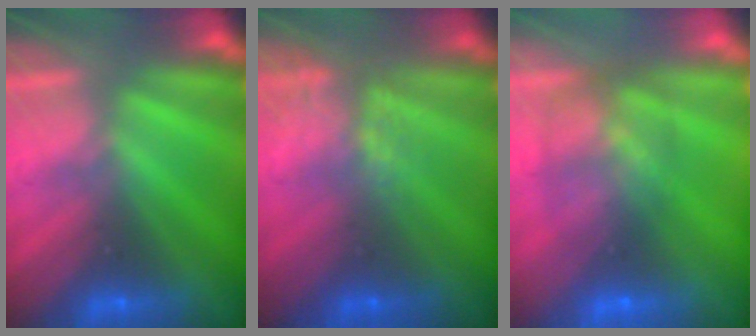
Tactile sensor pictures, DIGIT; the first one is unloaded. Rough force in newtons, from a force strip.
{"total": 3.8}
{"total": 7.2}